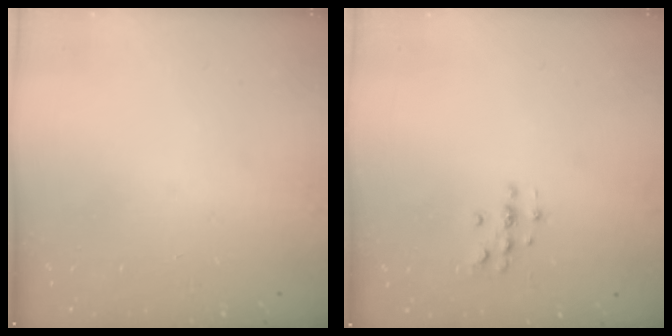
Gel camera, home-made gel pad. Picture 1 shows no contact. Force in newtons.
{"total": 2.0, "press": 2.0, "slide": 0.2}